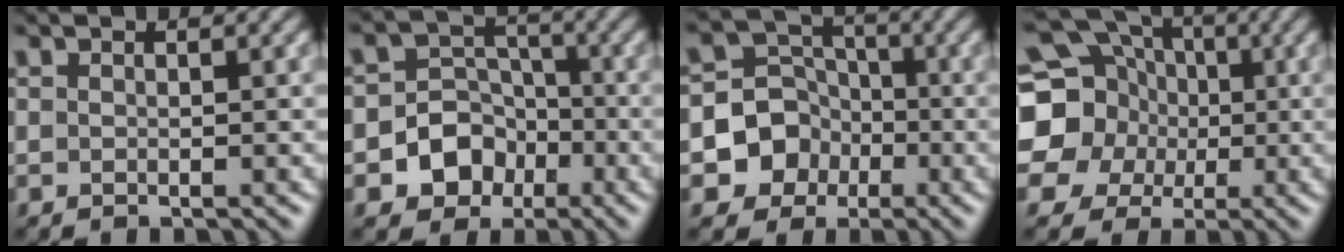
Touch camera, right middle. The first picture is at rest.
{"total": 5.5, "force": [-2.5, 4.7, 1.5], "torque": [0.005, 0.004, -0.066]}
{"total": 6.4, "force": [-2.4, 5.8, 1.1], "torque": [-0.001, 0.007, -0.067]}
{"total": 14.7, "force": [1.8, 13.4, 5.6], "torque": [-0.151, 0.028, 0.006]}